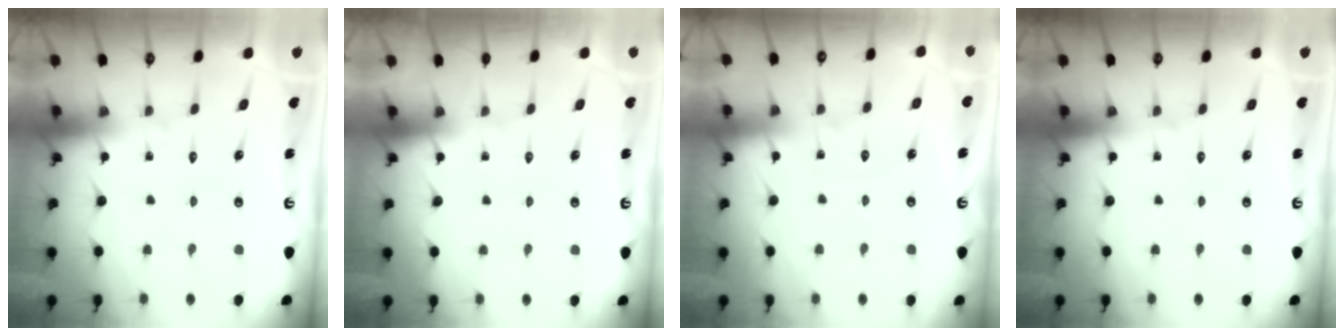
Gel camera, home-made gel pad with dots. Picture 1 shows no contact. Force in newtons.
{"total": 0.0}
{"total": 2.5, "press": 2.5, "slide": 0.4}
{"total": 0.0}